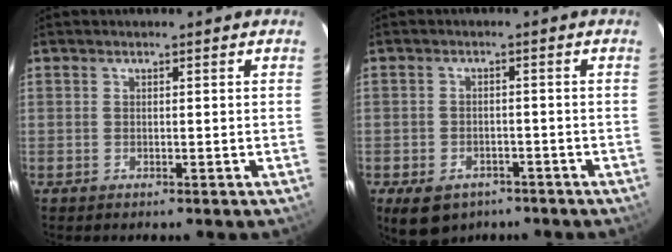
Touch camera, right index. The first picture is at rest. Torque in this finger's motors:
{"motor_torque": [0.58, -0.85, 0.14, 0.00]}